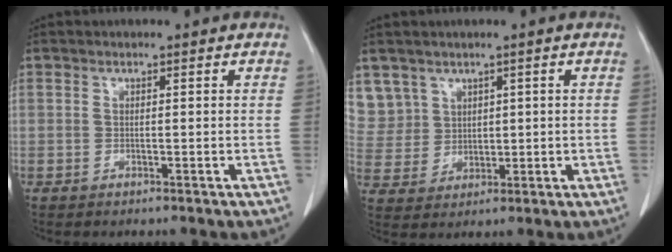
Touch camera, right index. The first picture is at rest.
{"total": 7.5, "force": [4.4, 6.1, 0.0], "torque": [-0.007, 0.015, 0.106]}